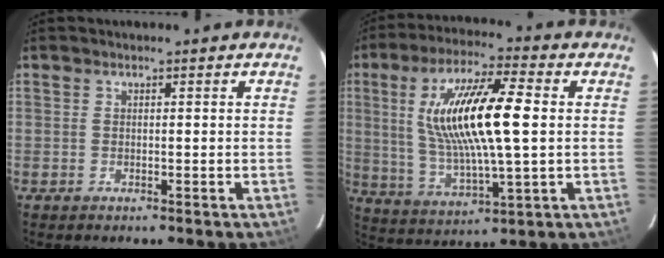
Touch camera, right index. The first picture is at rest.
{"total": 17.8, "force": [2.4, 4.0, 17.2], "torque": [-0.326, 0.005, 0.052]}